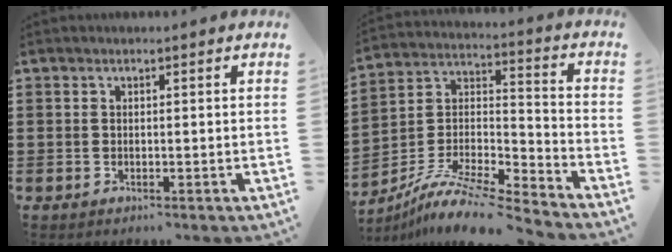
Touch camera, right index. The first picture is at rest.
{"total": 10.3, "force": [-9.0, 1.2, 5.0], "torque": [-0.105, 0.006, -0.183]}